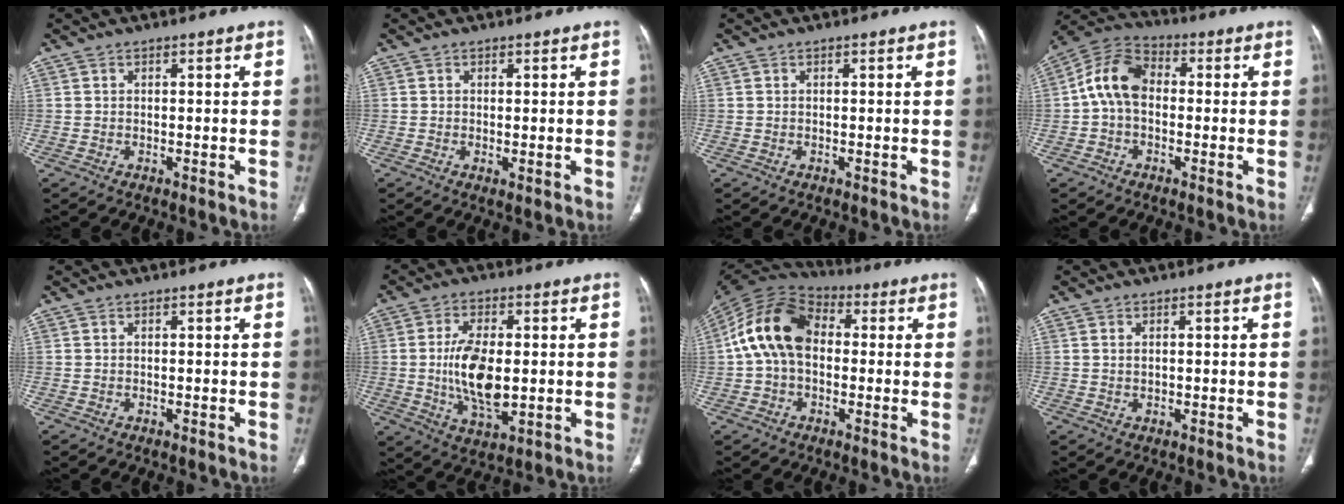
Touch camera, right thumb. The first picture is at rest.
{"total": 1.0, "force": [-0.1, 0.4, 0.9], "torque": [-0.022, -0.006, 0.002]}
{"total": 0.0}
{"total": 9.8, "force": [-0.1, 6.9, 7.0], "torque": [-0.119, 0.029, -0.017]}
{"total": 0.0}
{"total": 11.8, "force": [-0.2, 5.7, 10.3], "torque": [-0.190, -0.013, 0.003]}
{"total": 14.6, "force": [0.7, 10.1, 10.5], "torque": [-0.189, 0.037, -0.003]}
{"total": 1.1, "force": [0.4, 0.6, 0.8], "torque": [-0.018, -0.001, 0.010]}